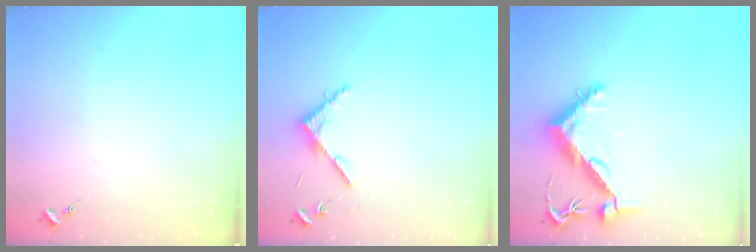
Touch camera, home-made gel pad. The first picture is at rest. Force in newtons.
{"total": 4.2, "press": 4.2, "slide": 0.4}
{"total": 11.0, "press": 10.9, "slide": 1.1}